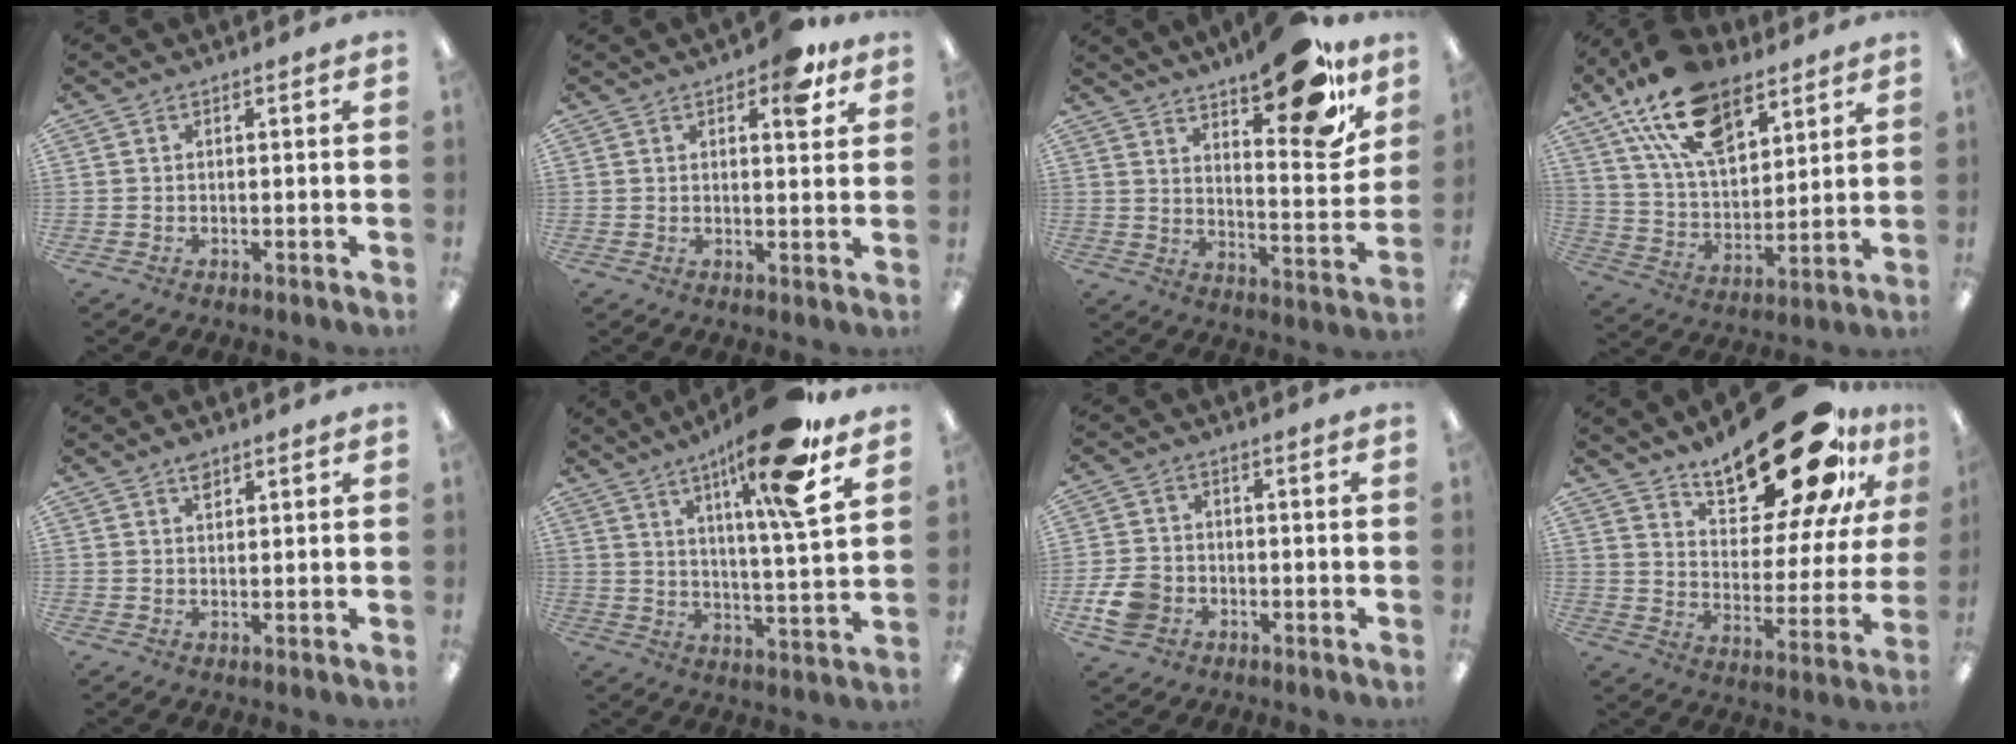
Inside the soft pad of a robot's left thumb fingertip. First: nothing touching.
{"total": 7.1, "force": [4.2, 3.0, 4.9], "torque": [-0.058, -0.015, 0.067]}
{"total": 18.4, "force": [13.1, 6.2, 11.3], "torque": [-0.147, -0.088, 0.212]}
{"total": 19.6, "force": [12.2, 10.2, 11.4], "torque": [-0.205, -0.046, 0.220]}
{"total": 2.2, "force": [1.6, 1.0, 1.1], "torque": [-0.018, -0.004, 0.028]}
{"total": 17.4, "force": [11.4, 1.5, 13.0], "torque": [-0.213, -0.056, 0.167]}
{"total": 7.3, "force": [-2.7, 5.6, 3.8], "torque": [-0.083, 0.009, -0.052]}
{"total": 26.5, "force": [18.9, 9.5, 16.0], "torque": [-0.232, -0.118, 0.309]}